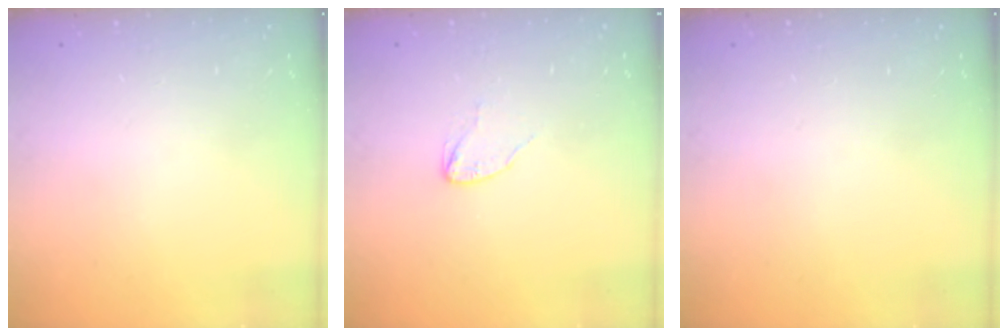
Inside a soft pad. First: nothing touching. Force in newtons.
{"total": 2.7, "press": 2.7, "slide": 0.2}
{"total": 0.0}